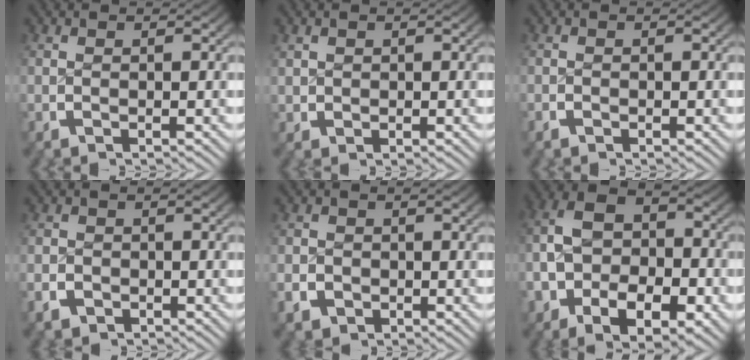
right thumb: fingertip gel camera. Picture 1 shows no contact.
{"total": 1.3, "force": [0.5, 1.1, 0.4], "torque": [-0.008, -0.006, 0.016]}
{"total": 0.6, "force": [-0.6, 0.3, 0.0], "torque": [0.000, -0.004, -0.013]}
{"total": 2.6, "force": [-1.4, 2.1, 0.6], "torque": [-0.012, -0.007, -0.024]}
{"total": 3.4, "force": [-1.2, 3.0, 1.2], "torque": [-0.023, -0.011, -0.018]}
{"total": 11.3, "force": [-0.8, 8.3, 7.6], "torque": [-0.159, -0.031, -0.007]}